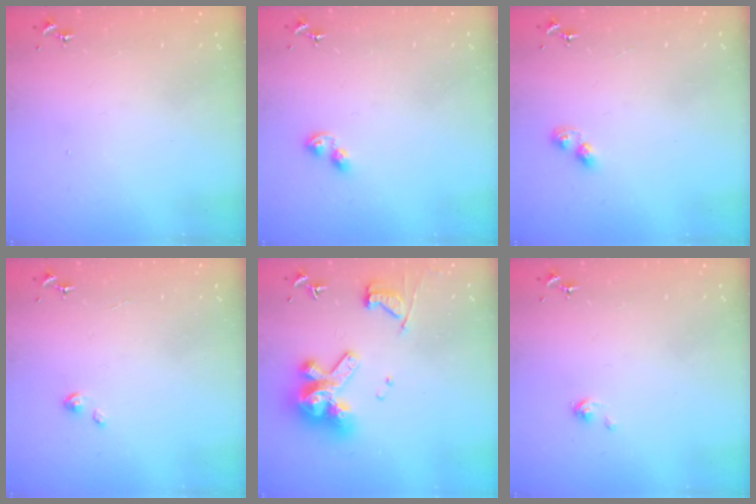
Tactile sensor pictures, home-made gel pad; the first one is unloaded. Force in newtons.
{"total": 3.7, "press": 3.7, "slide": 0.5}
{"total": 2.6, "press": 2.6, "slide": 0.4}
{"total": 2.2, "press": 2.2, "slide": 0.3}
{"total": 15.8, "press": 15.7, "slide": 1.8}
{"total": 2.4, "press": 2.4, "slide": 0.3}